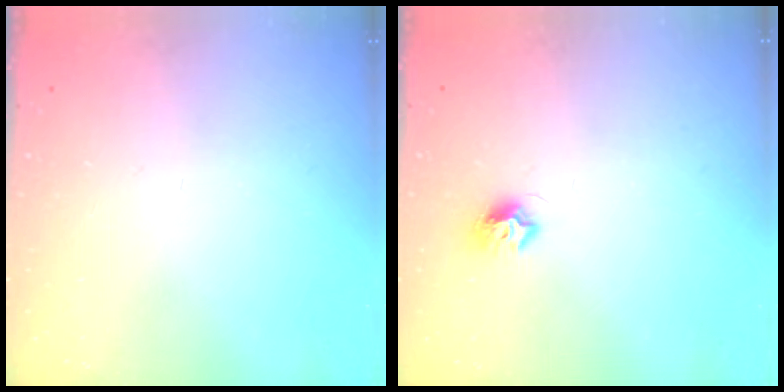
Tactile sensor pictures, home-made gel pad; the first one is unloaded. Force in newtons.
{"total": 7.1, "press": 7.0, "slide": 0.3}